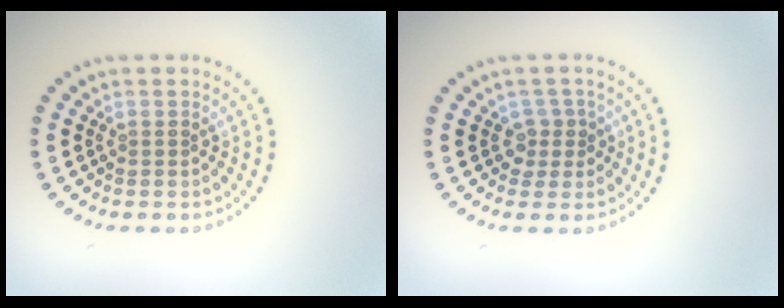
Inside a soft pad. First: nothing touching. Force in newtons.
{"total": 1.9, "press": 1.4, "slide": 1.2}